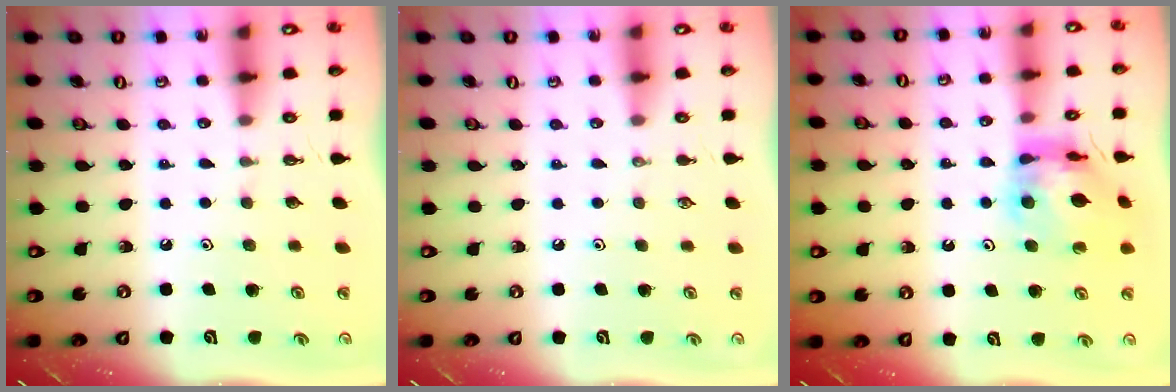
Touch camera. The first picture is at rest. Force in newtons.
{"total": 0.0}
{"total": 11.5, "press": 11.4, "slide": 1.2}